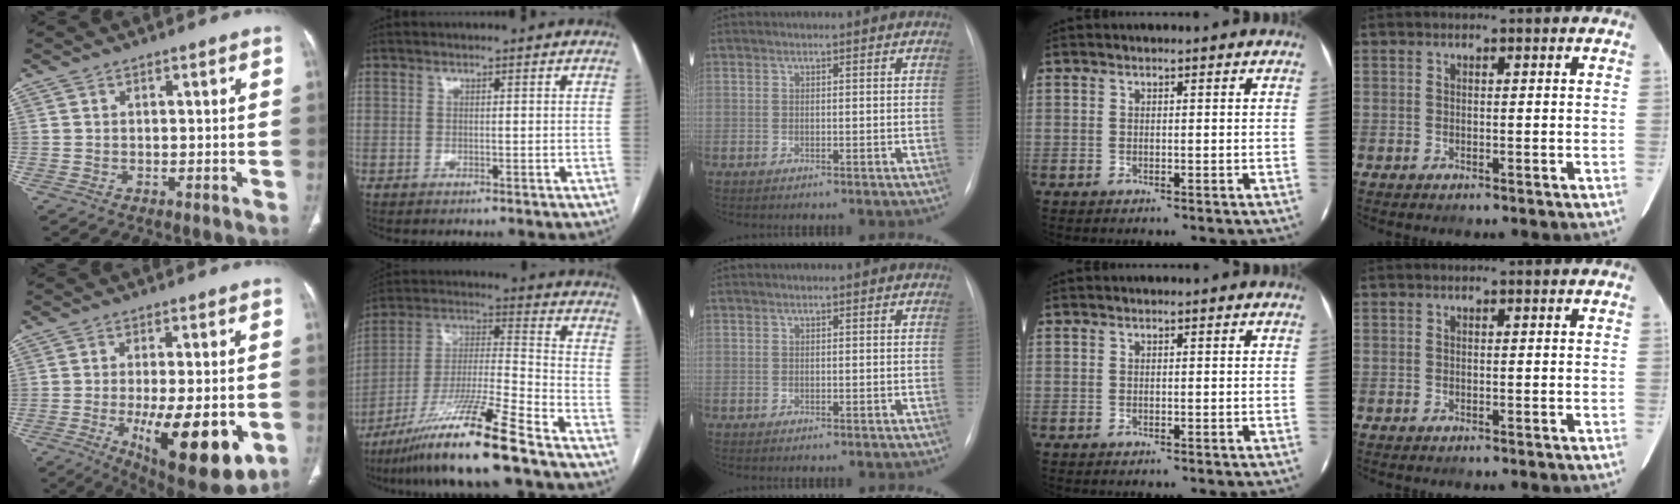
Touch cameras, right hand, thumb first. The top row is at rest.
{"thumb": {"total": 18.7, "force": [-5.0, 6.6, 16.8], "torque": [-0.231, -0.020, -0.056]}, "index": {"total": 16.9, "force": [-12.3, -0.7, 11.6], "torque": [-0.233, -0.025, -0.223]}}